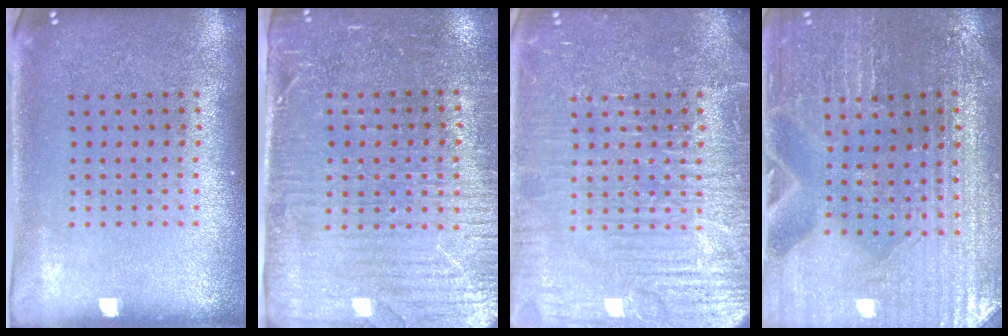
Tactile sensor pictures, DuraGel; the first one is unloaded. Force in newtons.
{"total": 3.5, "press": 3.1, "slide": 1.5}
{"total": 6.7, "press": 6.7, "slide": 0.9}
{"total": 1.7, "press": 1.7, "slide": 0.2}